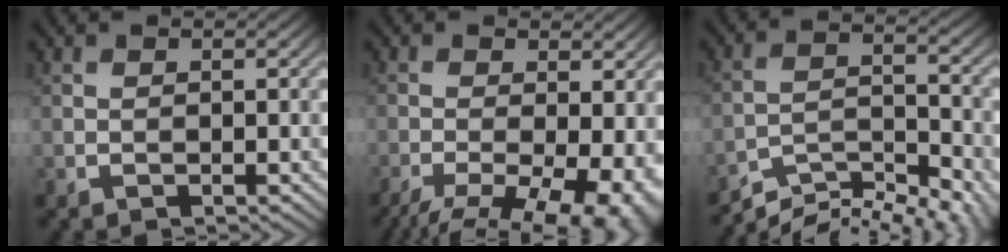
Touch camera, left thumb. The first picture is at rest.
{"total": 13.1, "force": [-6.7, 5.6, 9.7], "torque": [-0.164, -0.033, -0.073]}
{"total": 9.8, "force": [-8.0, 2.8, 5.0], "torque": [-0.090, -0.001, -0.137]}